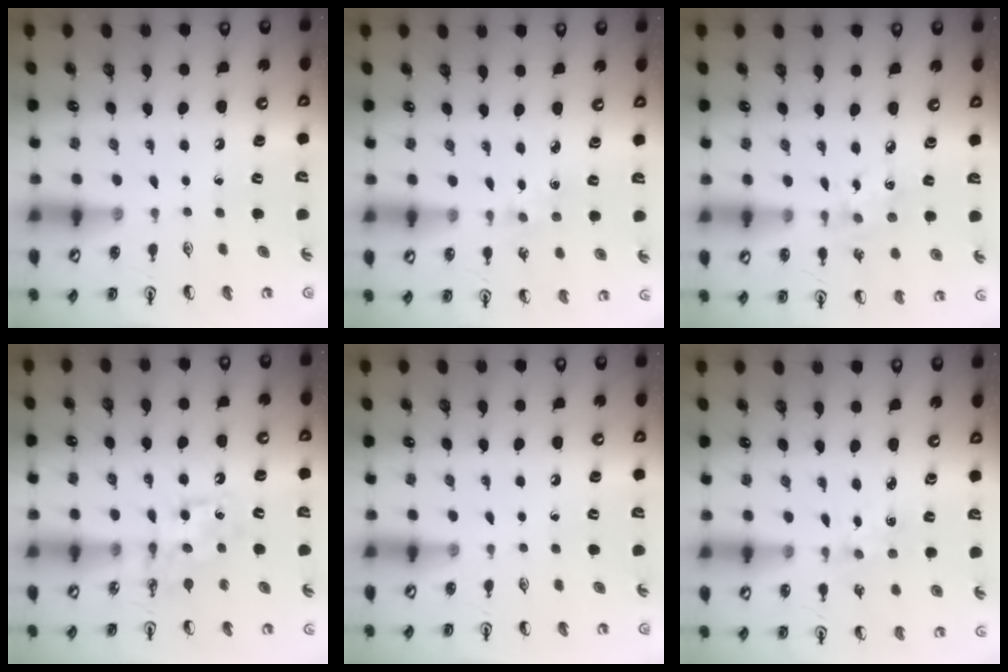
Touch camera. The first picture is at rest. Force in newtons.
{"total": 1.5, "press": 1.4, "slide": 0.2}
{"total": 6.3, "press": 6.3, "slide": 0.6}
{"total": 7.8, "press": 7.8, "slide": 0.3}
{"total": 0.0}
{"total": 1.8, "press": 1.8, "slide": 0.3}